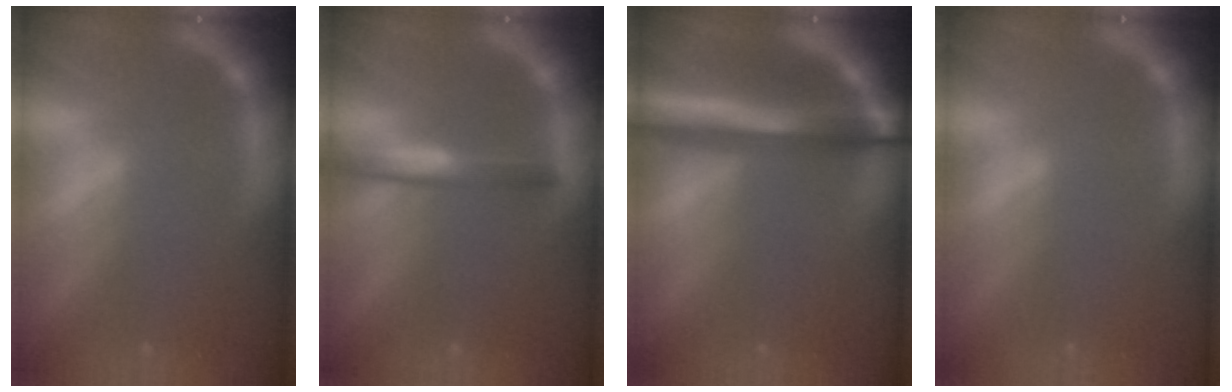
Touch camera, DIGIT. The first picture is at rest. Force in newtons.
{"total": 3.0}
{"total": 8.6}
{"total": 0.0}